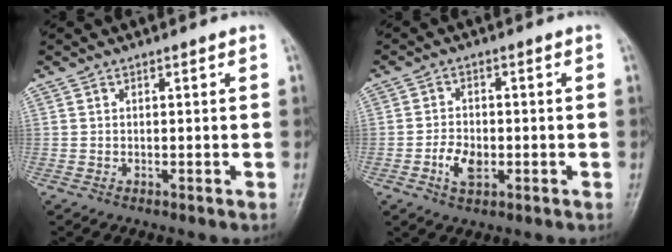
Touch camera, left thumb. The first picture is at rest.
{"total": 4.8, "force": [-1.4, 3.0, 3.4], "torque": [-0.059, 0.006, -0.026]}